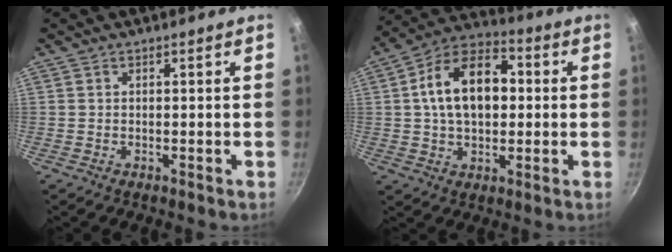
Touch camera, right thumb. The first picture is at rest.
{"total": 15.9, "force": [1.8, 10.2, 12.1], "torque": [-0.169, 0.029, 0.015]}